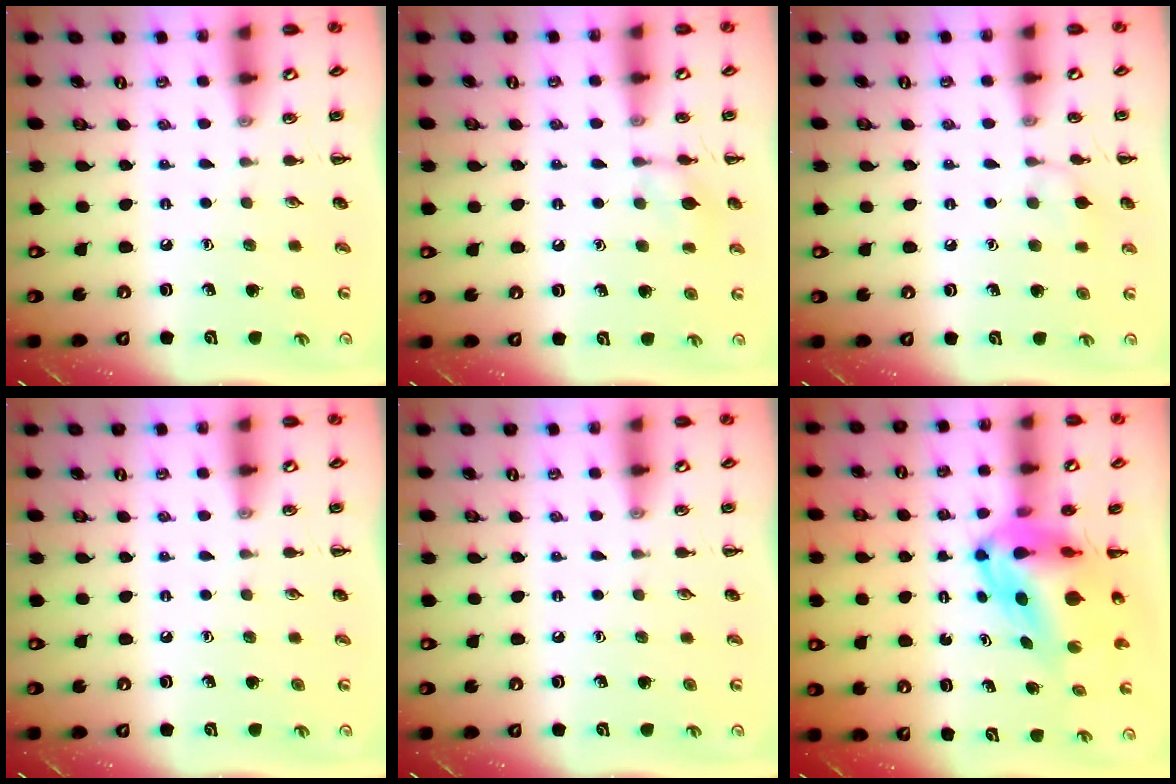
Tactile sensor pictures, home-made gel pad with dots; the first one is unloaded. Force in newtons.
{"total": 7.9, "press": 7.7, "slide": 1.3}
{"total": 6.9, "press": 6.6, "slide": 2.0}
{"total": 0.0}
{"total": 0.0}
{"total": 9.0, "press": 8.6, "slide": 2.7}